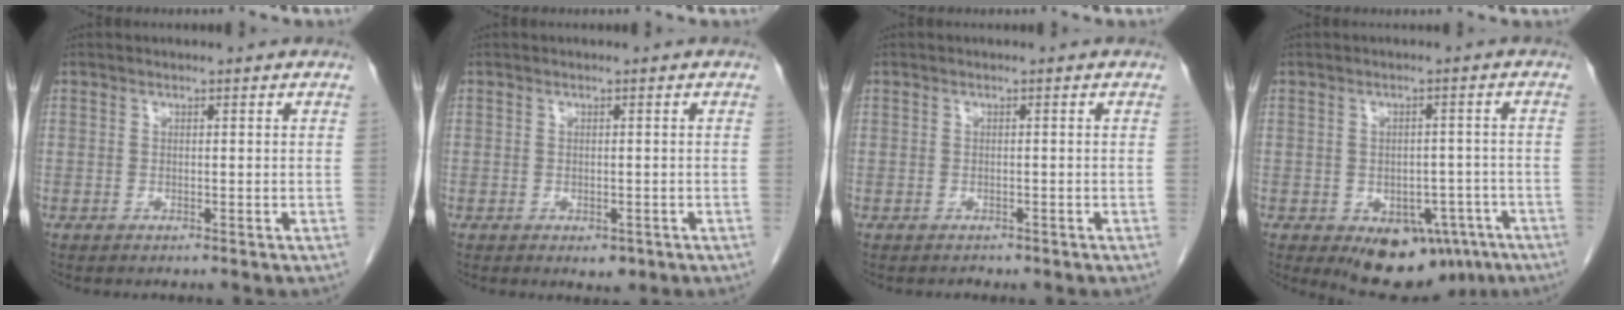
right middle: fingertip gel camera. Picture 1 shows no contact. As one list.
[{"total": 1.5, "force": [-0.8, 0.9, 0.9], "torque": [-0.012, -0.002, -0.001]}, {"total": 0.8, "force": [-0.6, 0.4, -0.2], "torque": [-0.011, -0.001, -0.010]}, {"total": 10.5, "force": [-6.1, 5.9, 6.2], "torque": [-0.063, 0.006, -0.074]}]